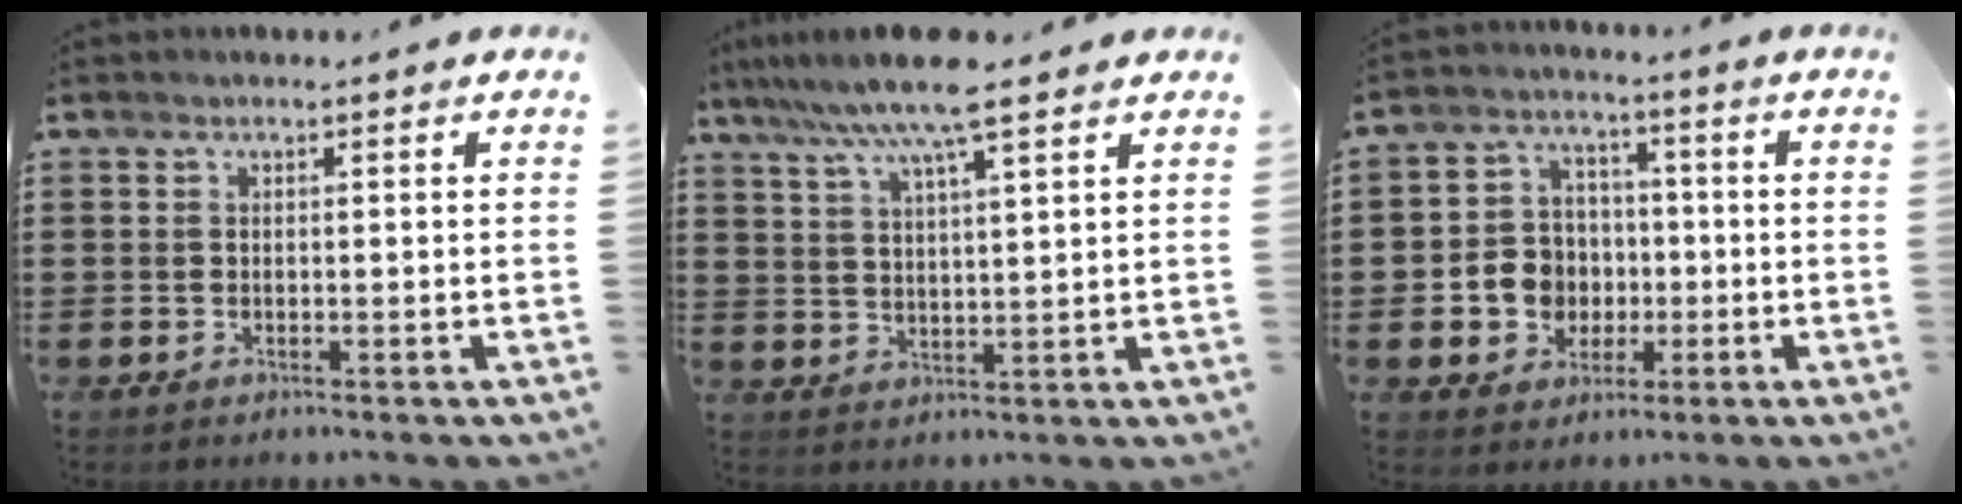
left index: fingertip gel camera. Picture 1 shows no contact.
{"total": 9.2, "force": [7.2, 0.5, 5.8], "torque": [-0.130, -0.016, 0.128]}
{"total": 7.2, "force": [-1.0, 6.7, 2.4], "torque": [-0.071, 0.021, -0.015]}